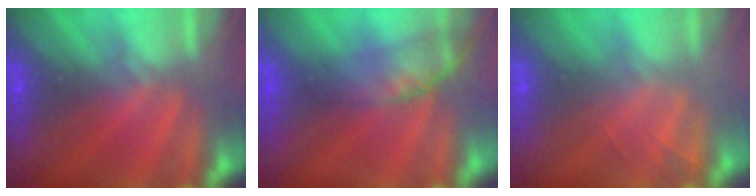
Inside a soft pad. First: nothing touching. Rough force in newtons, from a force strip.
{"total": 2.7}
{"total": 2.1}